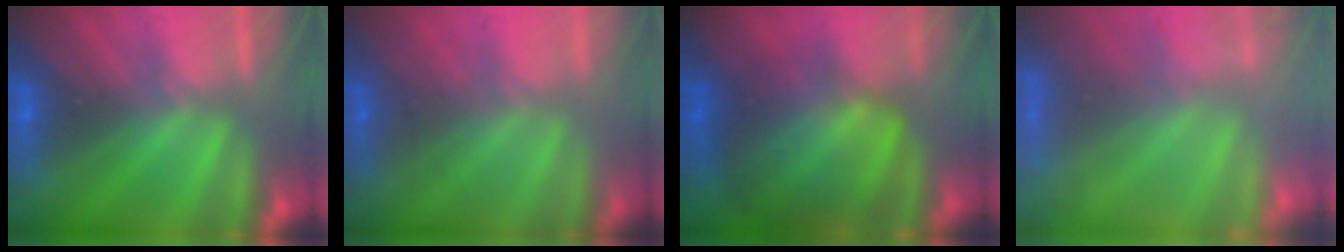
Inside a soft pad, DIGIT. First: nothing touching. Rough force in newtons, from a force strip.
{"total": 1.6}
{"total": 7.6}
{"total": 7.5}